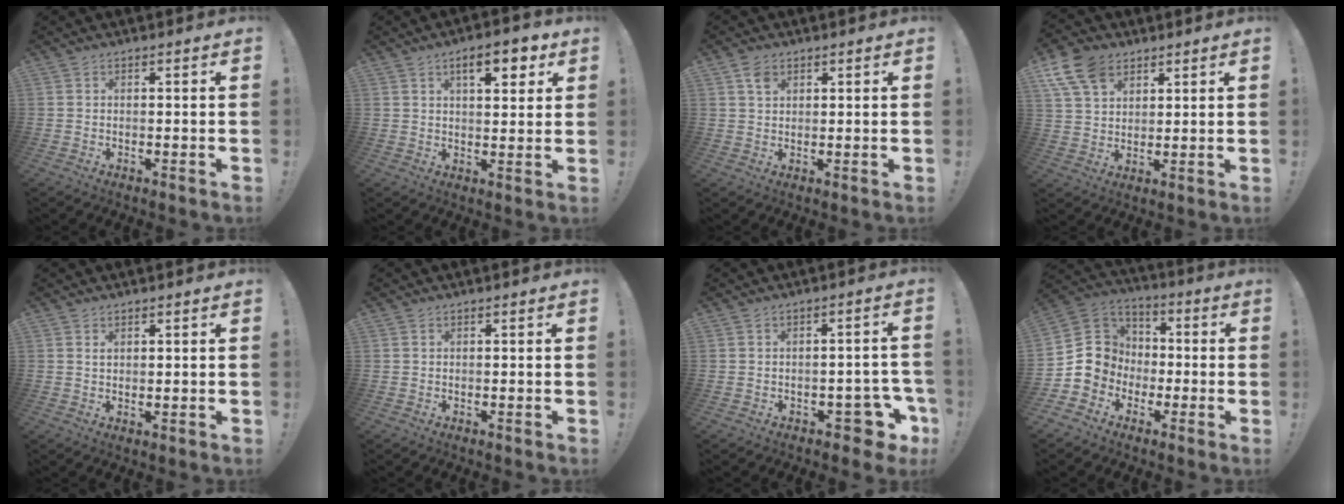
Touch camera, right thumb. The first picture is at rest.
{"total": 8.6, "force": [4.2, 3.4, 6.6], "torque": [-0.079, -0.012, 0.065]}
{"total": 3.3, "force": [1.8, 2.1, 1.8], "torque": [-0.024, -0.004, 0.031]}
{"total": 11.3, "force": [6.5, 7.5, 5.5], "torque": [-0.102, -0.027, 0.126]}
{"total": 1.3, "force": [0.9, 0.7, 0.6], "torque": [-0.005, -0.003, 0.015]}
{"total": 0.0}
{"total": 8.1, "force": [-4.2, 4.5, 5.3], "torque": [-0.051, 0.029, -0.063]}
{"total": 10.6, "force": [-2.8, 10.1, 1.9], "torque": [-0.021, 0.024, -0.039]}